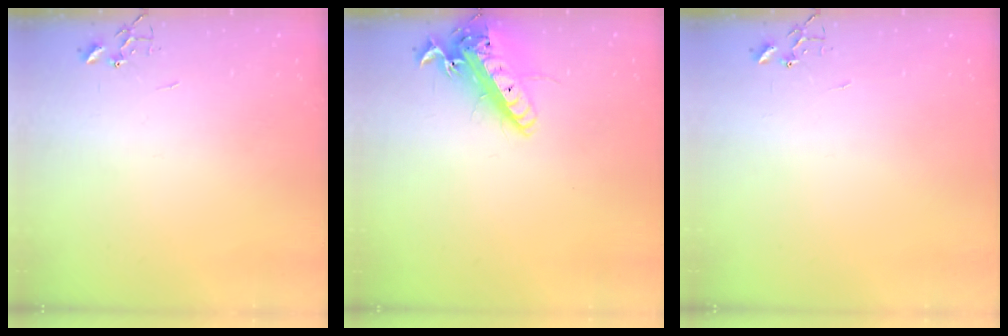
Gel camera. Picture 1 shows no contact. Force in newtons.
{"total": 16.4, "press": 16.0, "slide": 3.4}
{"total": 0.0}